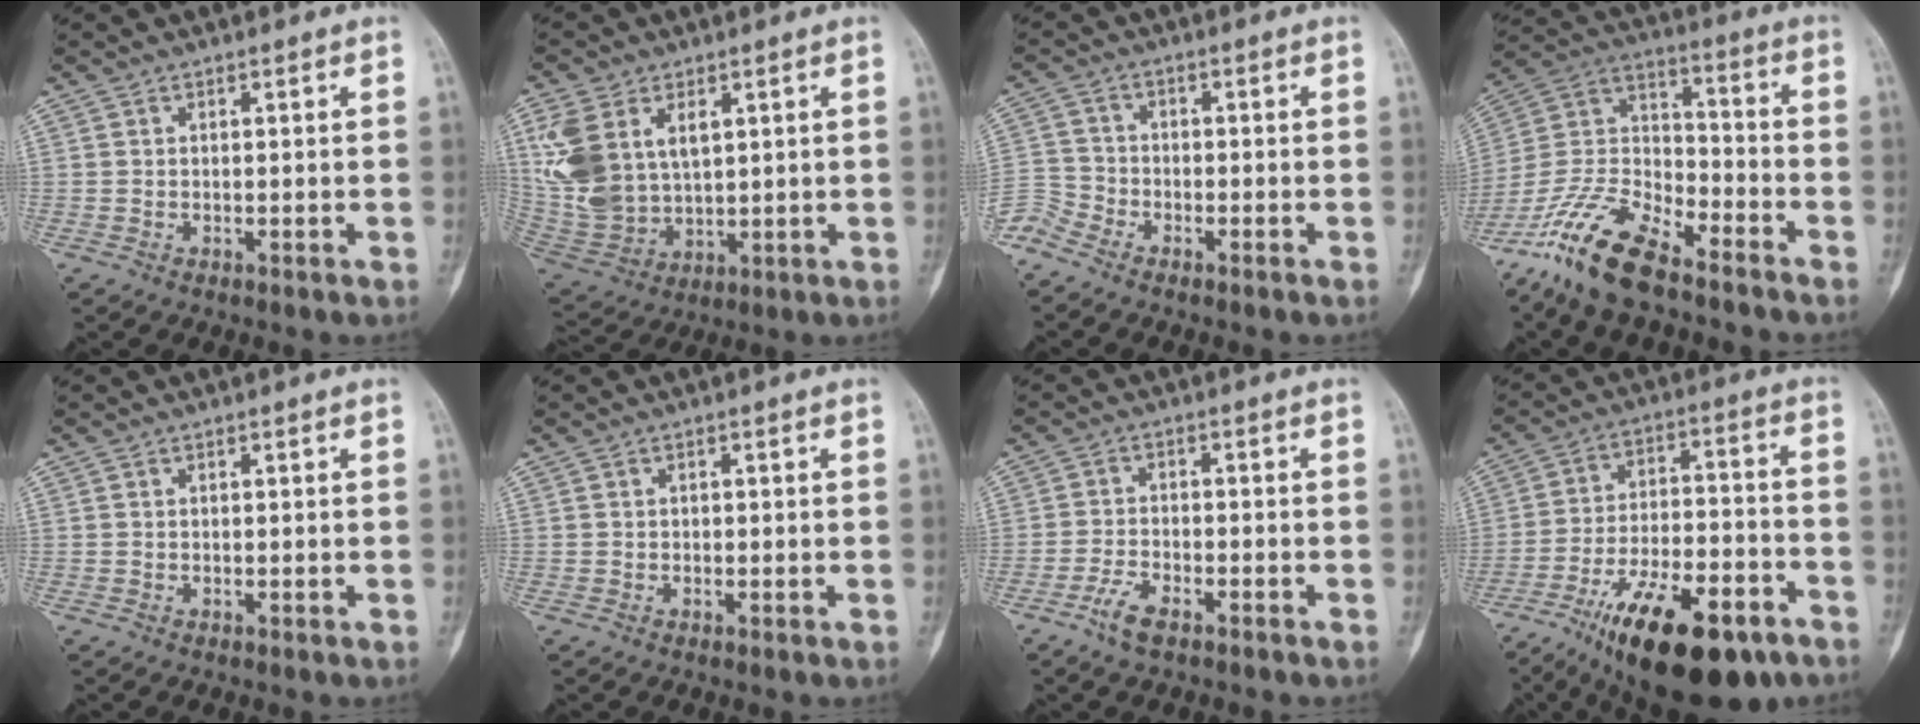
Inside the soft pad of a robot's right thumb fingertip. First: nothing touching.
{"total": 14.5, "force": [4.6, 9.3, 10.1], "torque": [-0.204, -0.008, 0.108]}
{"total": 4.8, "force": [-4.4, 1.7, 1.1], "torque": [-0.030, 0.012, -0.097]}
{"total": 16.9, "force": [-12.5, 5.6, 9.9], "torque": [-0.200, 0.066, -0.237]}
{"total": 0.0}
{"total": 0.5, "force": [0.0, 0.5, 0.2], "torque": [0.006, 0.004, -0.002]}
{"total": 4.5, "force": [-3.1, 1.4, 2.9], "torque": [-0.067, 0.017, -0.057]}
{"total": 23.1, "force": [-13.8, 8.8, 16.3], "torque": [-0.252, 0.064, -0.217]}